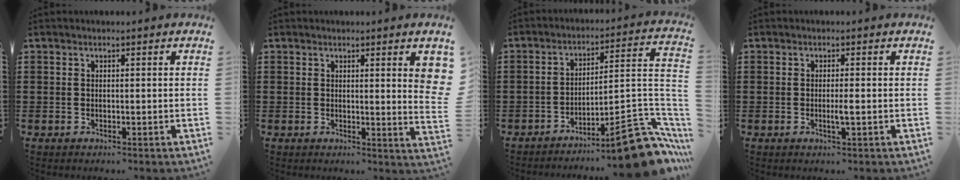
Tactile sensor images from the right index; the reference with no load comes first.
{"total": 3.7, "force": [1.3, 0.3, 3.4], "torque": [-0.050, -0.008, 0.019]}
{"total": 13.4, "force": [-9.9, 2.5, 8.6], "torque": [-0.096, 0.035, -0.172]}
{"total": 1.7, "force": [-0.4, 0.0, 1.7], "torque": [-0.030, -0.003, -0.008]}